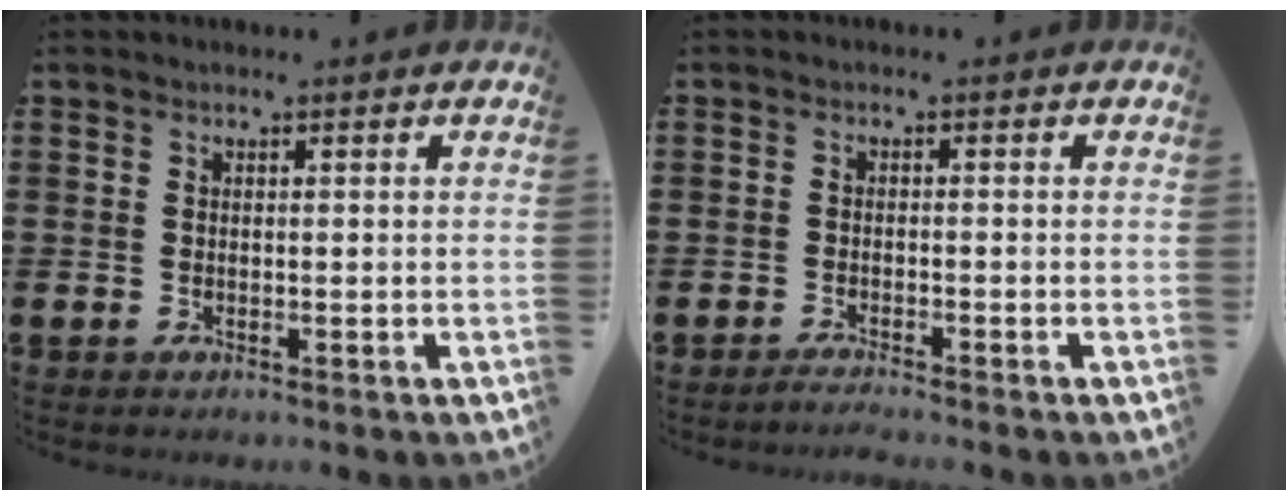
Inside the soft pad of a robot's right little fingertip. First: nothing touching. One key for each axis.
{"total": 1.3, "fx": -1.2, "fy": -0.1, "fz": 0.5, "tx": -0.008, "ty": 0.000, "tz": -0.023}